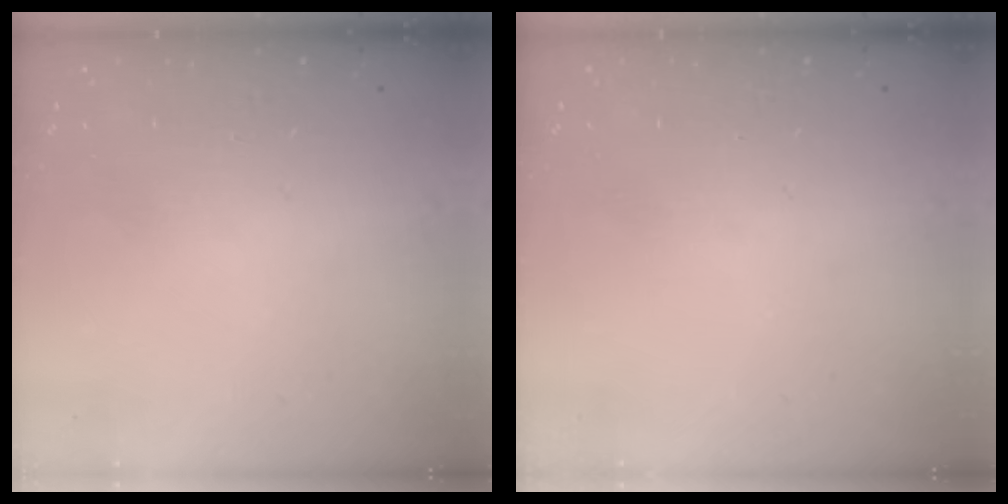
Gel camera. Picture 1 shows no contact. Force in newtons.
{"total": 0.0}